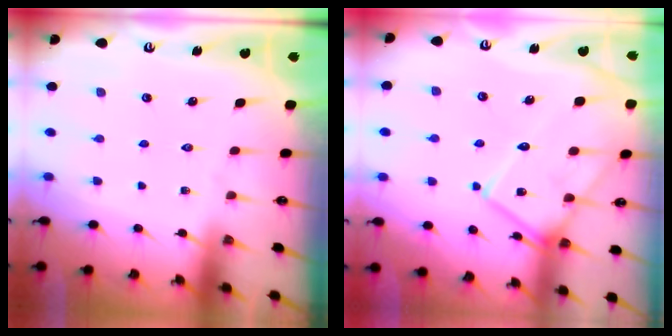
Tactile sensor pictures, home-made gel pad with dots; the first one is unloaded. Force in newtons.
{"total": 13.5, "press": 13.5, "slide": 0.8}